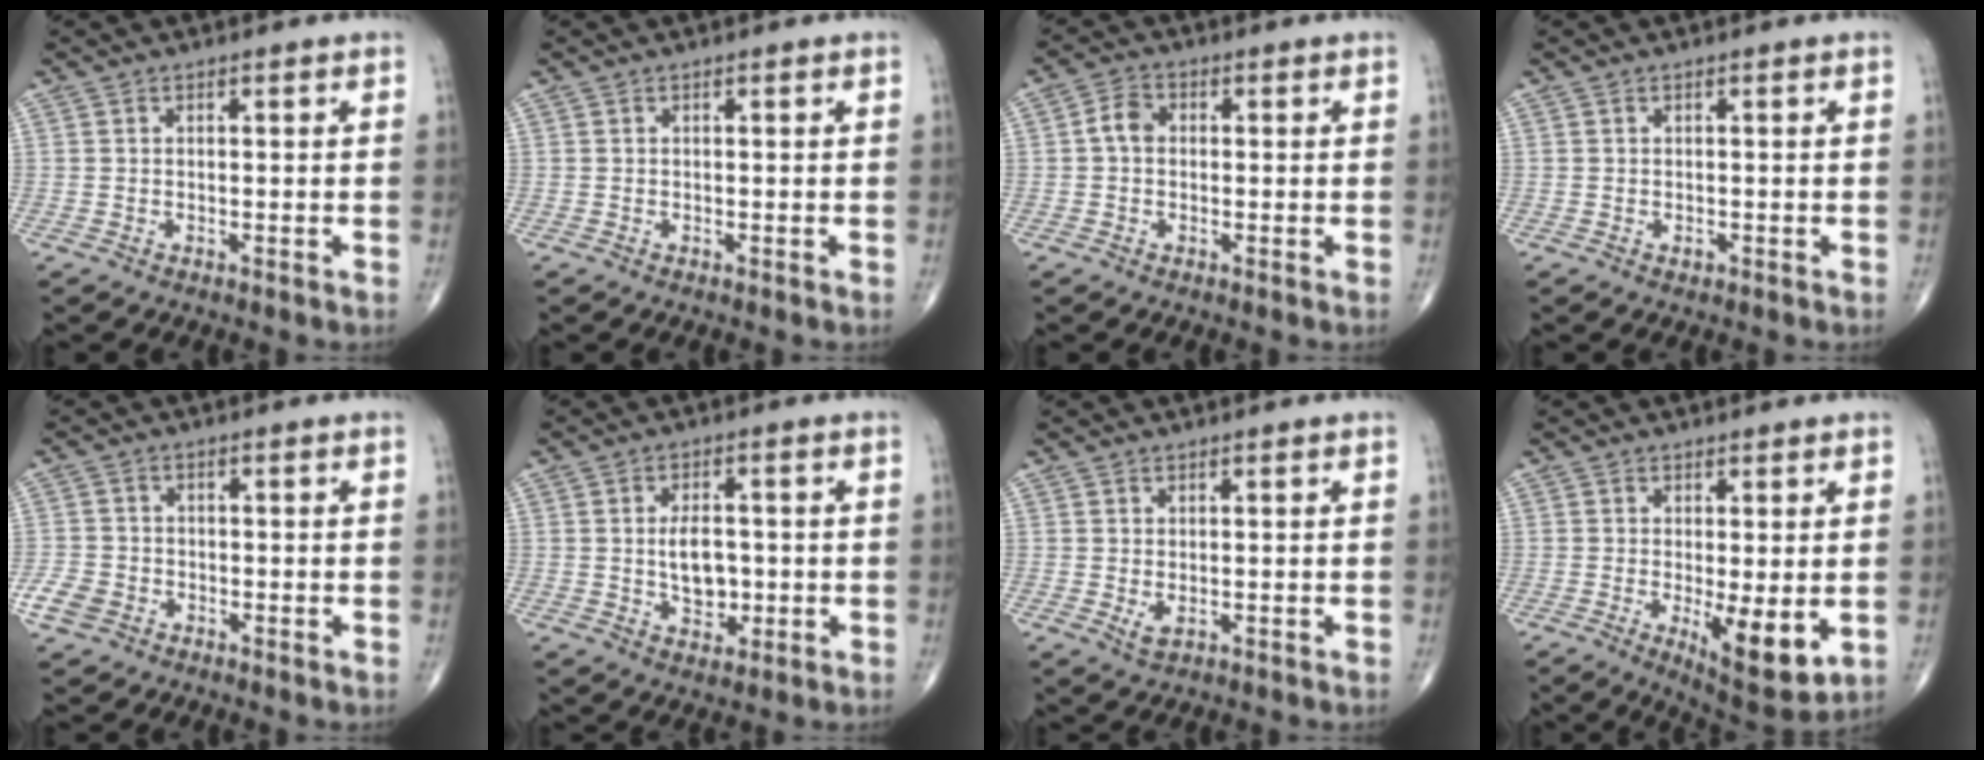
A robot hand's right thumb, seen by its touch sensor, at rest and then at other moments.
{"total": 0.0}
{"total": 3.5, "force": [0.0, 2.7, 2.3], "torque": [-0.037, 0.013, -0.007]}
{"total": 0.6, "force": [-0.2, 0.4, 0.4], "torque": [-0.002, 0.000, -0.004]}
{"total": 4.1, "force": [-1.9, 3.2, 1.7], "torque": [-0.031, 0.012, -0.036]}
{"total": 6.7, "force": [-0.3, 4.2, 5.2], "torque": [-0.069, -0.001, 0.000]}
{"total": 1.9, "force": [-0.1, 1.0, 1.6], "torque": [-0.028, -0.006, 0.004]}
{"total": 9.4, "force": [-1.7, 3.0, 8.7], "torque": [-0.124, -0.027, -0.018]}